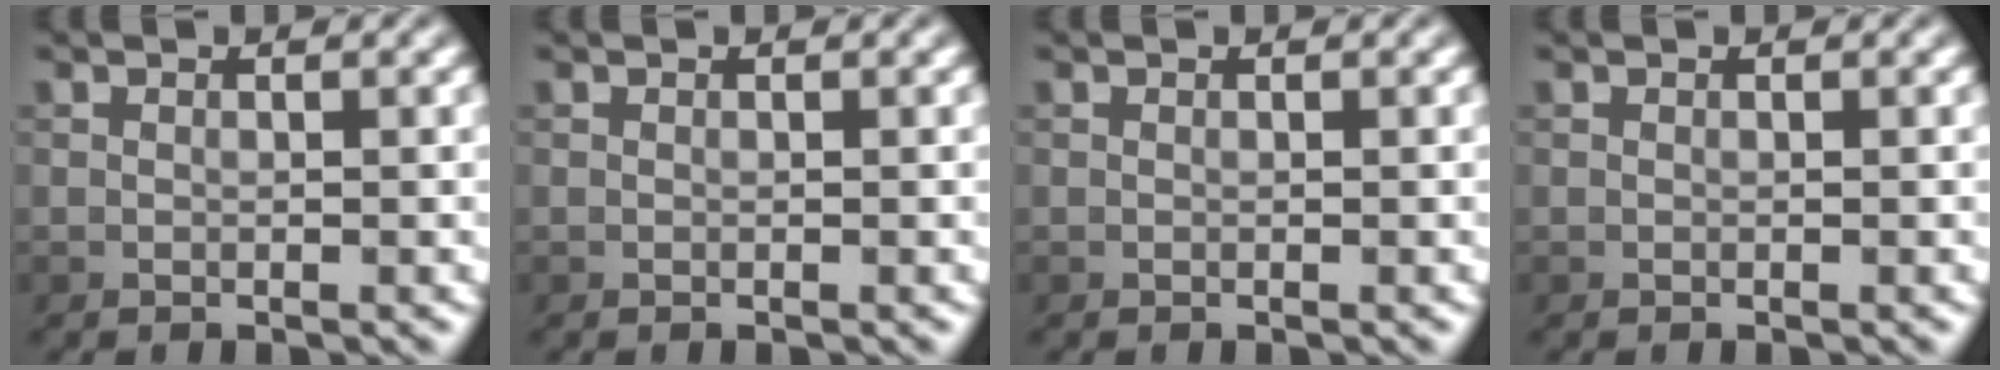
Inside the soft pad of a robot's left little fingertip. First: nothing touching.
{"total": 0.0}
{"total": 0.0}
{"total": 0.0}